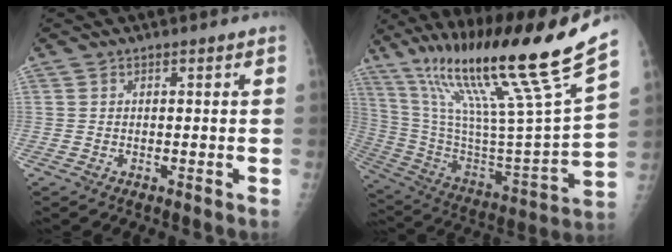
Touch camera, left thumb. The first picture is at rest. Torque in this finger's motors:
{"motor_torque": [1.29, -0.20, 1.92, -0.84, 0.57]}